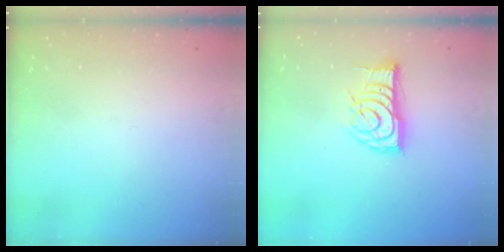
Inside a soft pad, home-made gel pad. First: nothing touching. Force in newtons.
{"total": 13.1, "press": 13.1, "slide": 0.5}